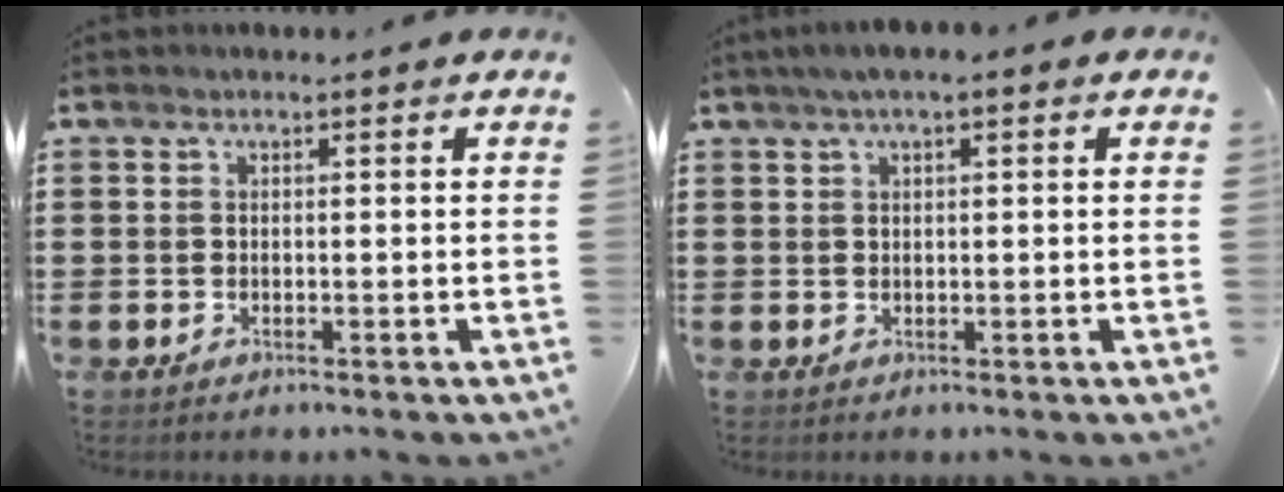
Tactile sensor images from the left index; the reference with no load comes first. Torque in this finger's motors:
{"motor_torque": [1.10, 1.04, 0.82, 0.16]}